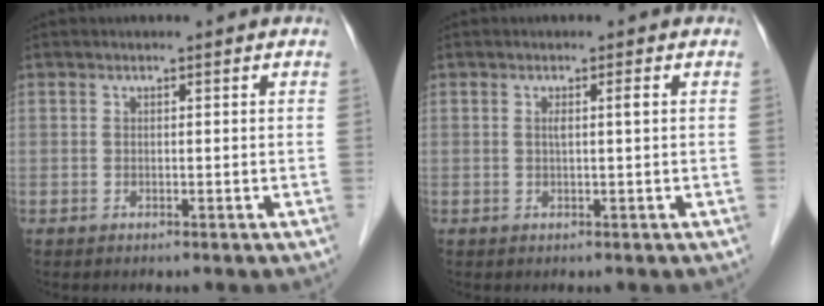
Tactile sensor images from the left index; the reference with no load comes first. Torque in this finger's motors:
{"motor_torque": [0.21, -0.19, 0.08, 0.04]}